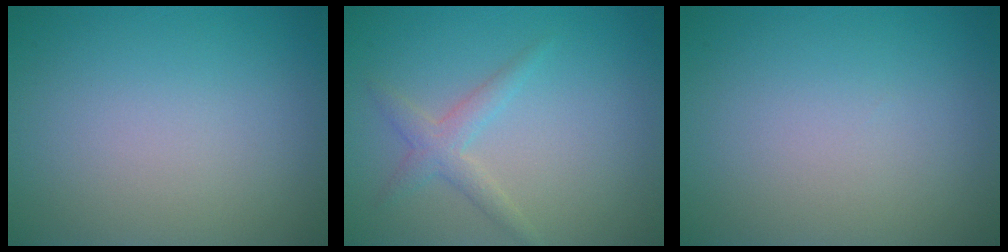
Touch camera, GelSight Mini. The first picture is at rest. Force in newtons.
{"total": 2.1, "press": 2.1, "slide": 0.1}
{"total": 0.0}